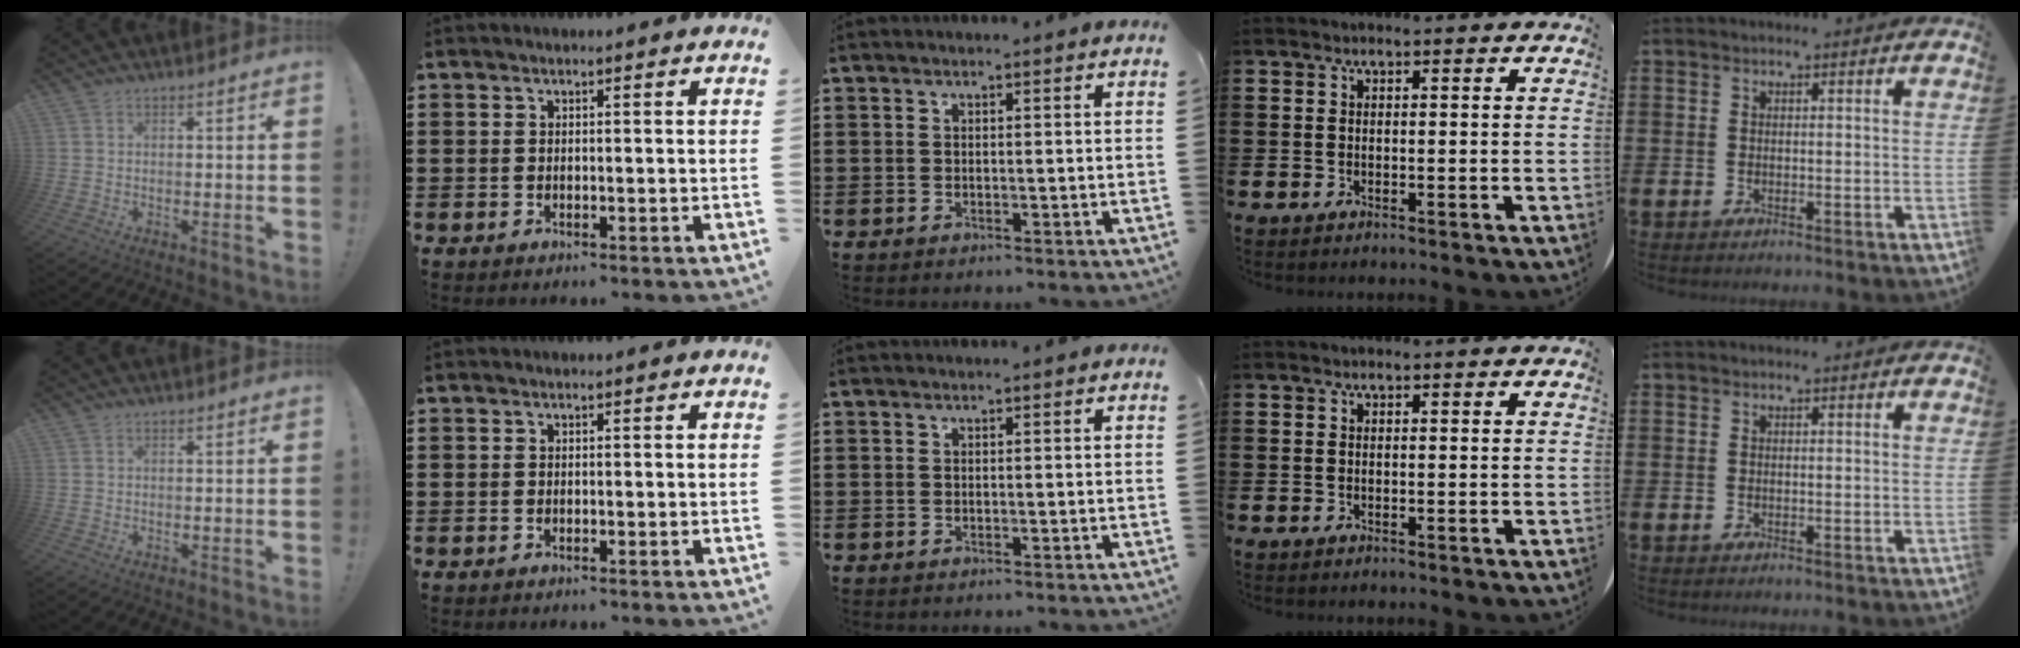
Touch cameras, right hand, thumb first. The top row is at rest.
{}